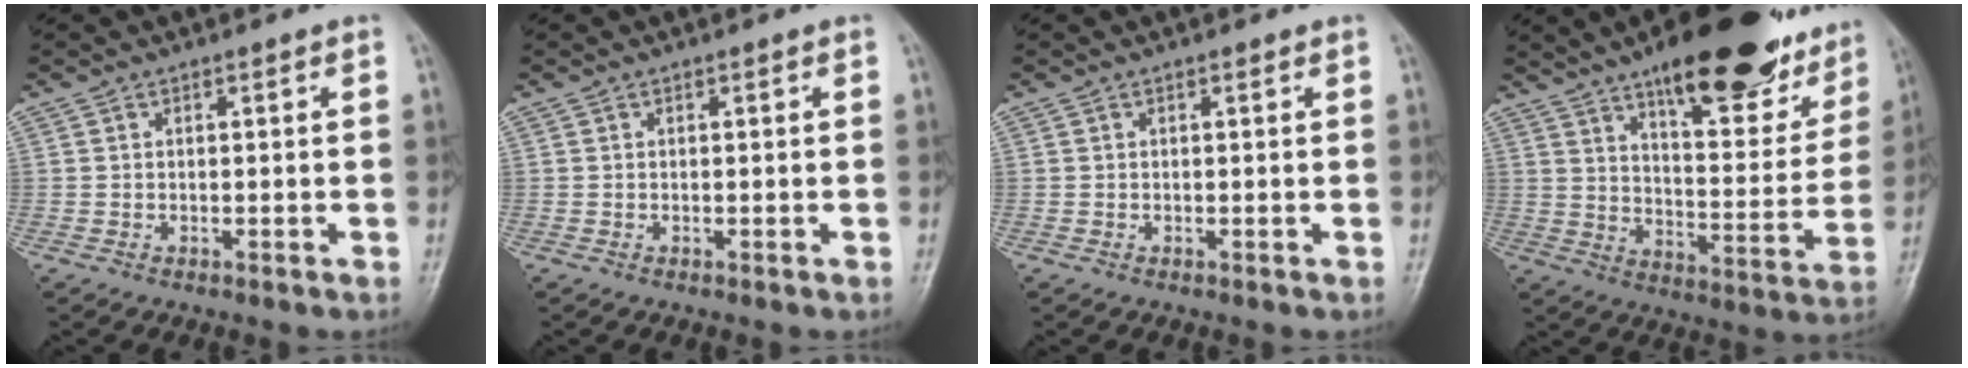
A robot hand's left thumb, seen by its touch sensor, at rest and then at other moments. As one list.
[{"total": 0.0}, {"total": 0.0}, {"total": 24.8, "force": [16.5, 8.6, 16.3], "torque": [-0.180, -0.062, 0.237]}]